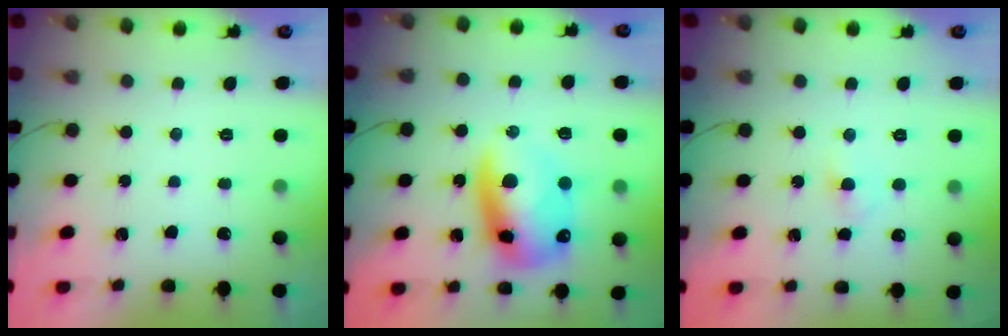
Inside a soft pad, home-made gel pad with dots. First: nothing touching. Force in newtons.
{"total": 14.1, "press": 13.7, "slide": 3.2}
{"total": 2.9, "press": 2.6, "slide": 1.2}